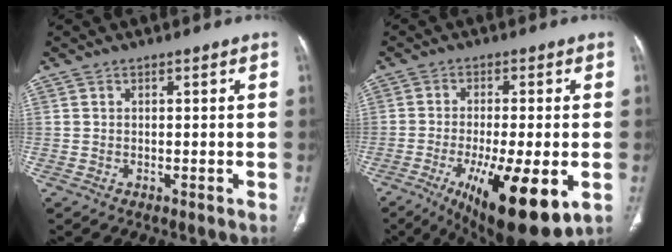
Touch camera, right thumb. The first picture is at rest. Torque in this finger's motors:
{"motor_torque": [3.47, 1.54, 0.93, -1.00, 0.51]}